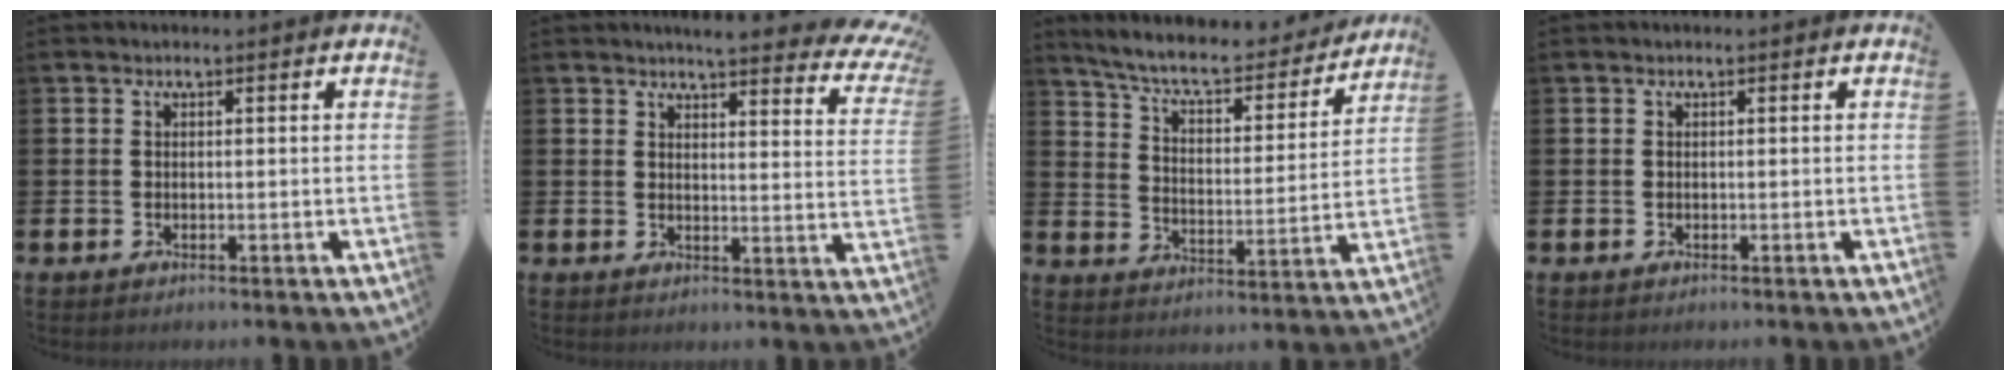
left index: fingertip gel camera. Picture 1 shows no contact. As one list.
[{"total": 4.8, "force": [4.5, 0.4, 1.5], "torque": [-0.023, -0.040, 0.073]}, {"total": 8.2, "force": [7.3, 1.7, 3.2], "torque": [-0.085, -0.051, 0.121]}, {"total": 0.0}]